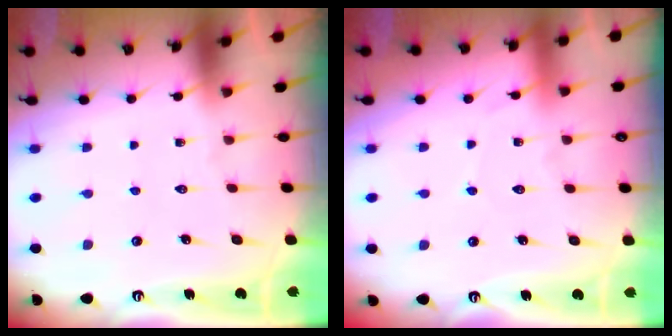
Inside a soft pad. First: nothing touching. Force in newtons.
{"total": 2.9, "press": 2.8, "slide": 0.4}